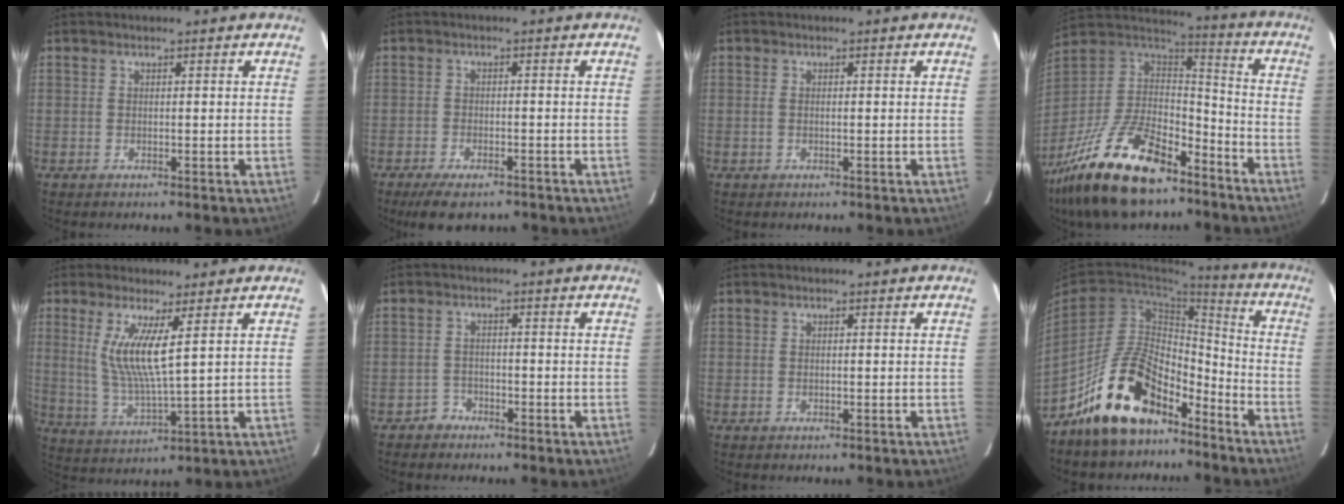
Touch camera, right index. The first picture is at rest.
{"total": 7.2, "force": [-5.5, 2.7, 3.8], "torque": [-0.088, -0.015, -0.085]}
{"total": 1.0, "force": [-0.1, 0.5, 0.8], "torque": [-0.019, 0.000, -0.002]}
{"total": 29.2, "force": [-19.5, 12.9, 17.4], "torque": [-0.363, -0.016, -0.320]}
{"total": 8.7, "force": [3.0, 0.5, 8.1], "torque": [-0.164, -0.020, 0.065]}
{"total": 2.4, "force": [-1.8, 1.6, -0.3], "torque": [0.003, 0.011, -0.032]}
{"total": 0.6, "force": [-0.1, 0.5, 0.3], "torque": [-0.004, 0.000, 0.000]}
{"total": 17.6, "force": [-12.4, 8.7, 9.1], "torque": [-0.176, 0.038, -0.195]}